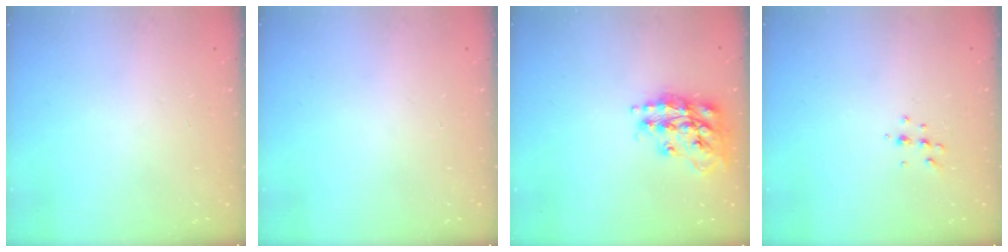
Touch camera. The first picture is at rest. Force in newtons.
{"total": 0.0}
{"total": 17.7, "press": 17.6, "slide": 1.4}
{"total": 3.6, "press": 3.6, "slide": 0.7}